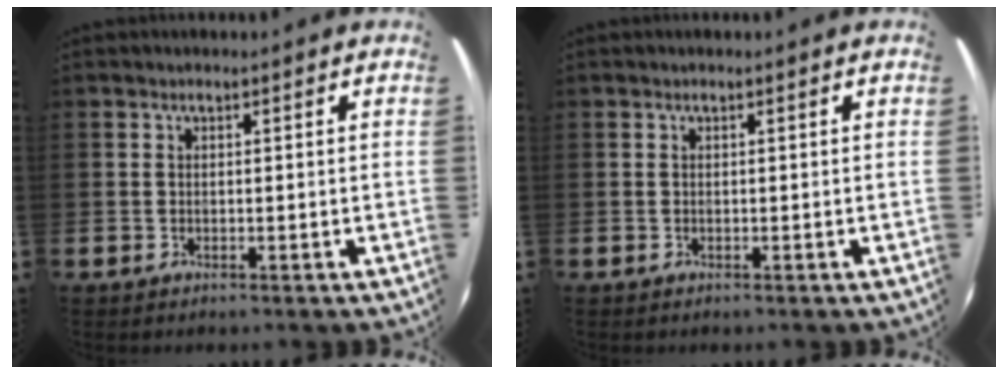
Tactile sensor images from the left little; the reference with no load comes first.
{"total": 0.0}